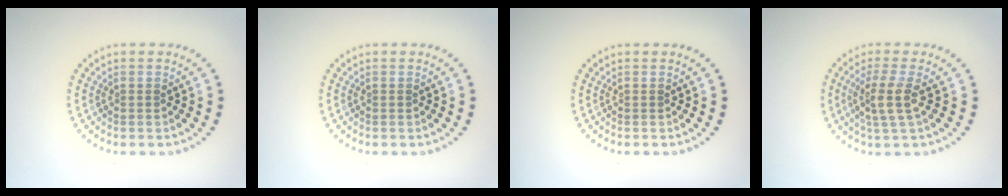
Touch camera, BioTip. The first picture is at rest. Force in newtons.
{"total": 0.0}
{"total": 0.0}
{"total": 3.0, "press": 2.3, "slide": 1.9}